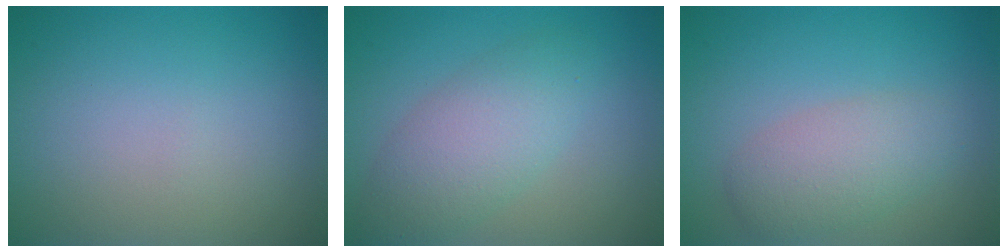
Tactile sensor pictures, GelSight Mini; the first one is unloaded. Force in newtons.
{"total": 4.6, "press": 4.6, "slide": 0.0}
{"total": 3.5, "press": 3.5, "slide": 0.1}